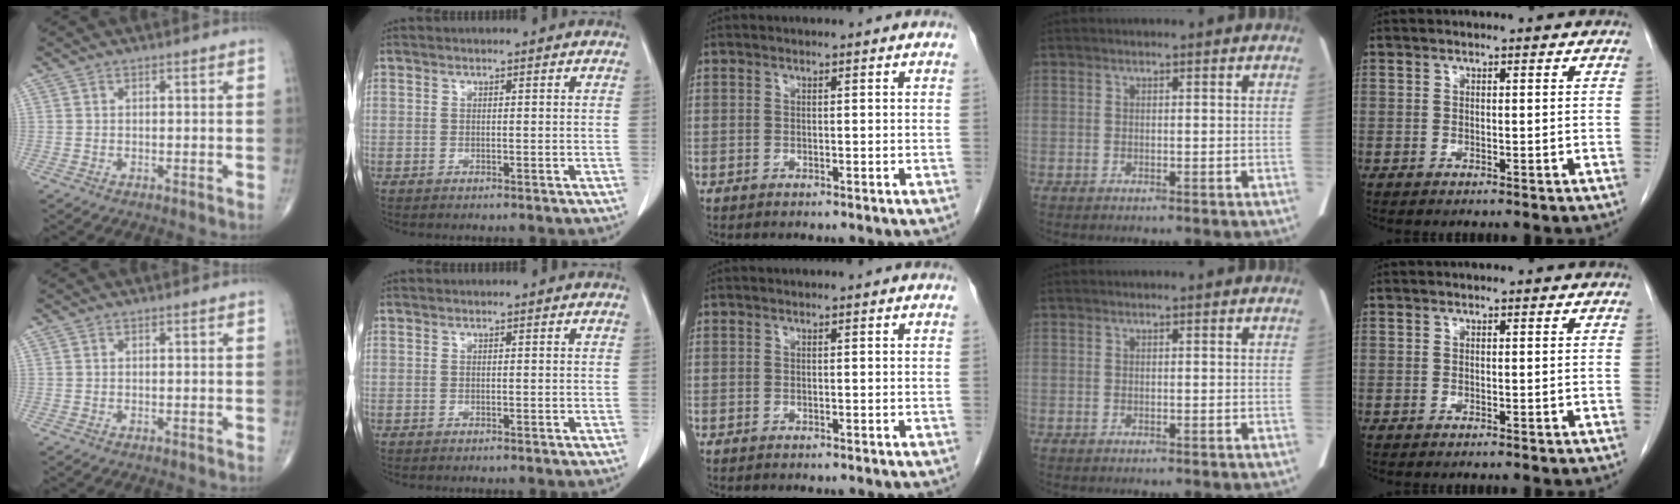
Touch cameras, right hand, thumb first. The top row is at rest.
{}